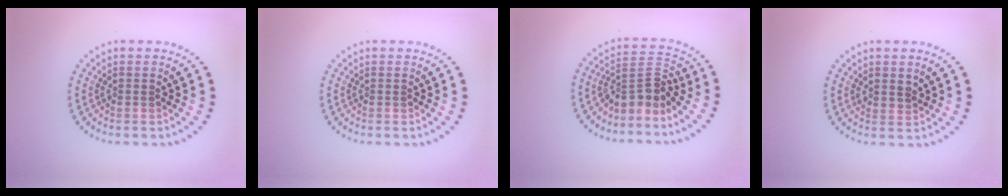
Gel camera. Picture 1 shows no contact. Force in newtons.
{"total": 0.0}
{"total": 3.4, "press": 2.4, "slide": 2.4}
{"total": 1.0, "press": 0.7, "slide": 0.6}